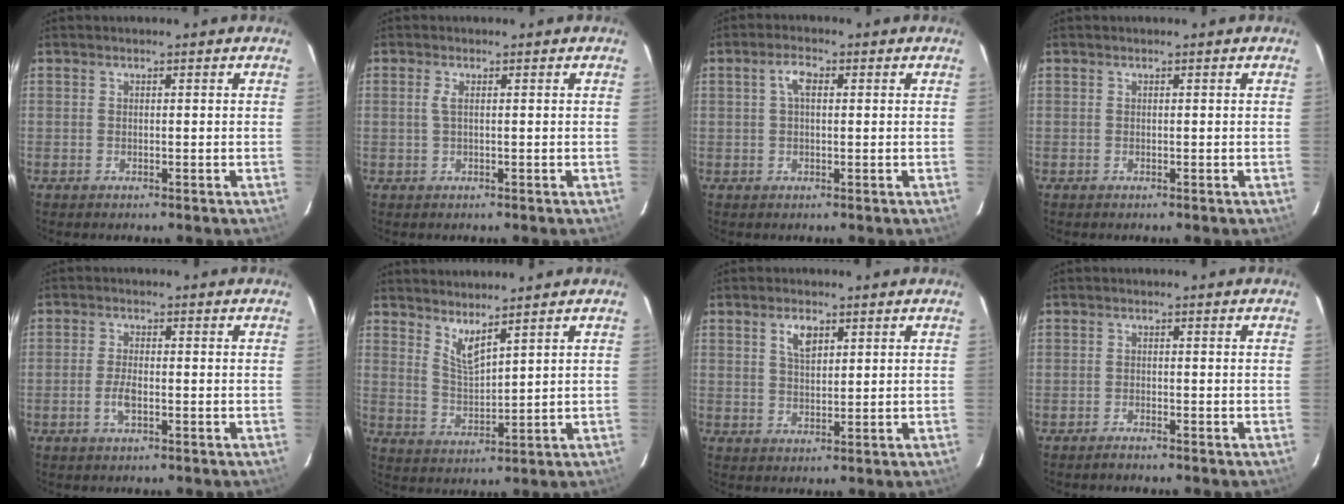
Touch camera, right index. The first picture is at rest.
{"total": 1.3, "force": [0.1, 0.0, 1.3], "torque": [-0.027, 0.001, 0.001]}
{"total": 2.4, "force": [0.5, 0.9, 2.2], "torque": [-0.045, 0.009, 0.010]}
{"total": 0.0}
{"total": 3.4, "force": [-1.3, 1.2, 2.9], "torque": [-0.064, -0.001, -0.027]}
{"total": 4.5, "force": [3.8, 0.1, 2.4], "torque": [-0.047, -0.012, 0.072]}
{"total": 3.3, "force": [1.8, 1.5, 2.3], "torque": [-0.042, 0.005, 0.032]}
{"total": 1.3, "force": [-1.3, 0.0, 0.4], "torque": [-0.016, -0.001, -0.025]}